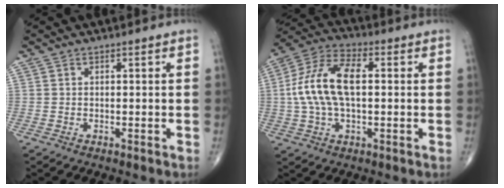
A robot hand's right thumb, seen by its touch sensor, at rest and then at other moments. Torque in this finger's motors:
{"motor_torque": [2.06, 1.96, 1.19, -0.11, 0.18]}